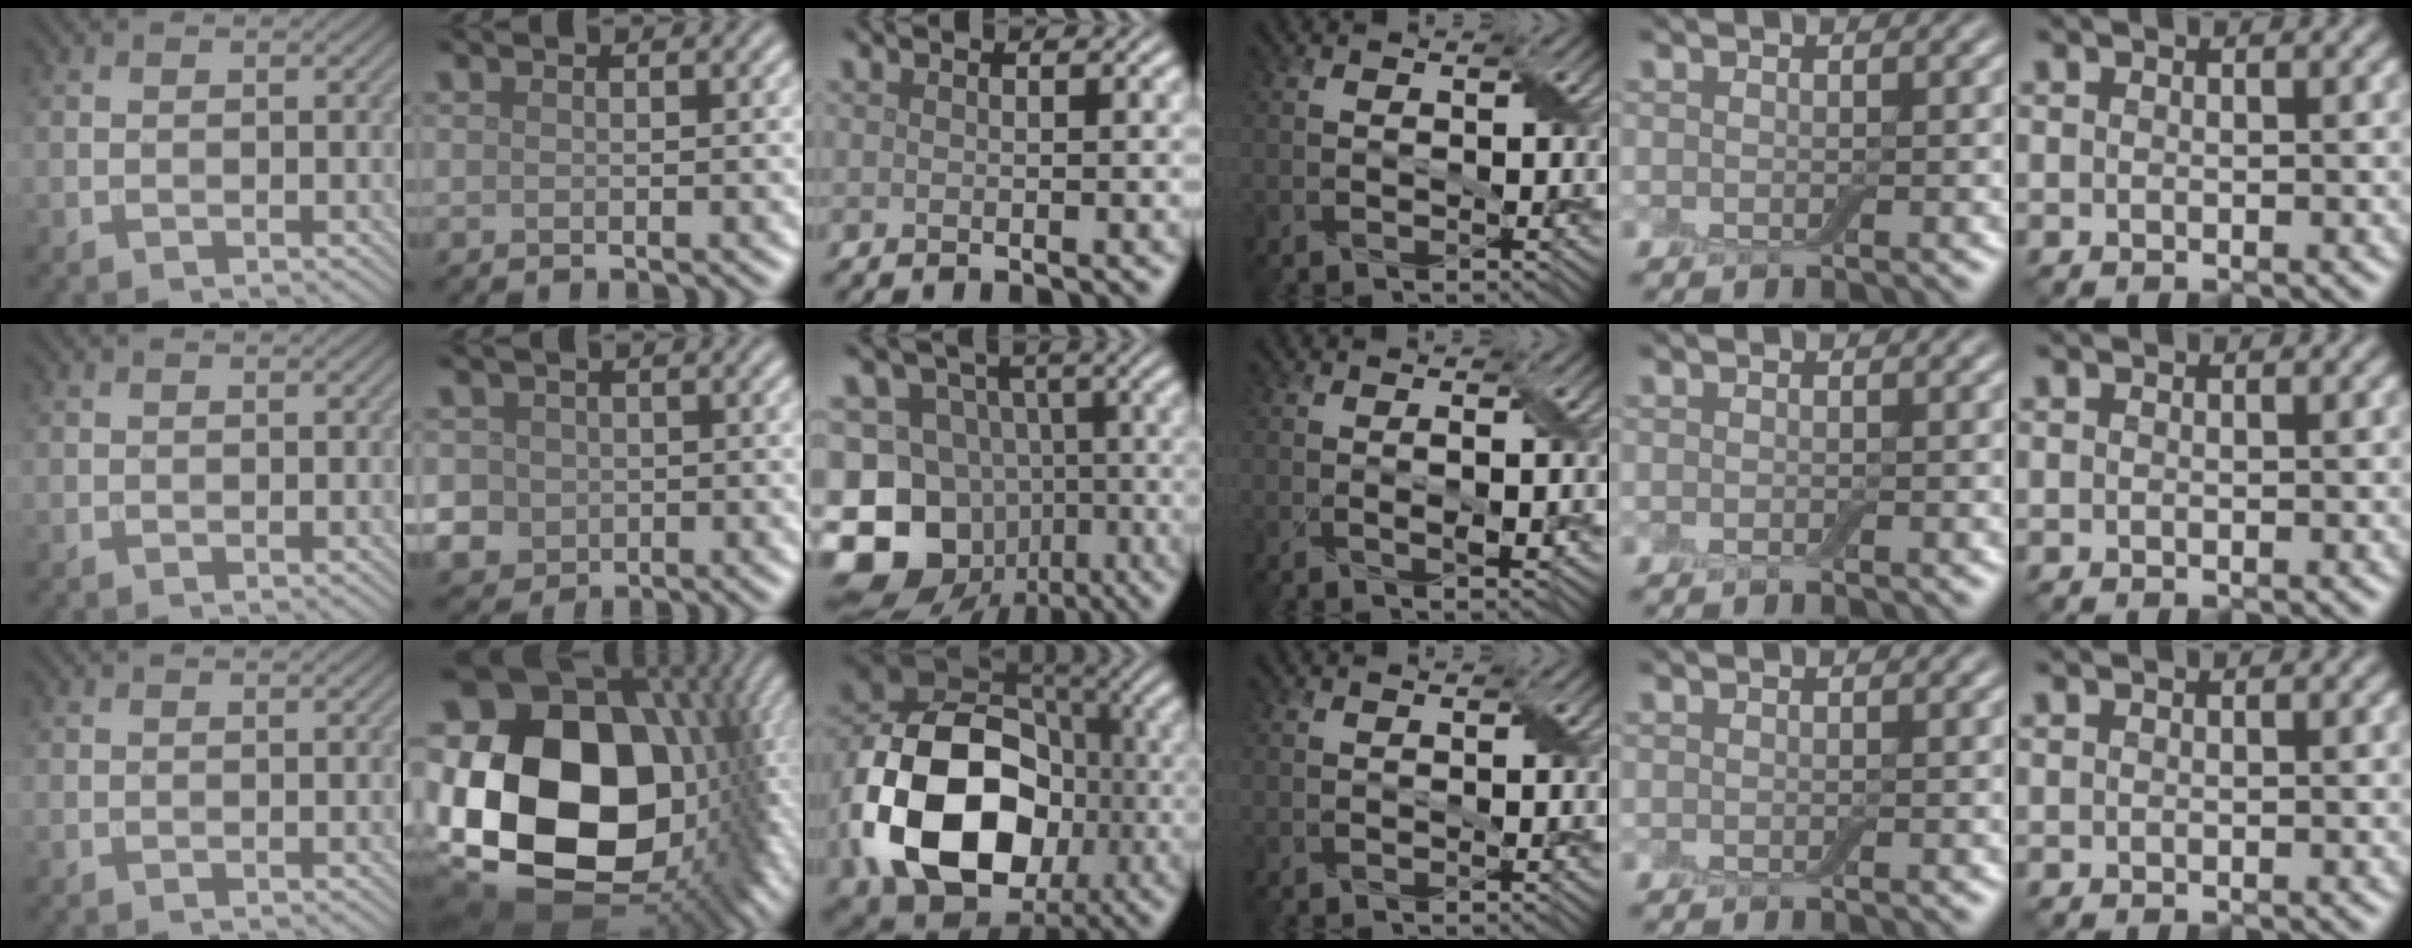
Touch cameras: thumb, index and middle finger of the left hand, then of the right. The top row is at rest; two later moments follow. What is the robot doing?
{"motion": "fold", "object": "aluminum foil"}